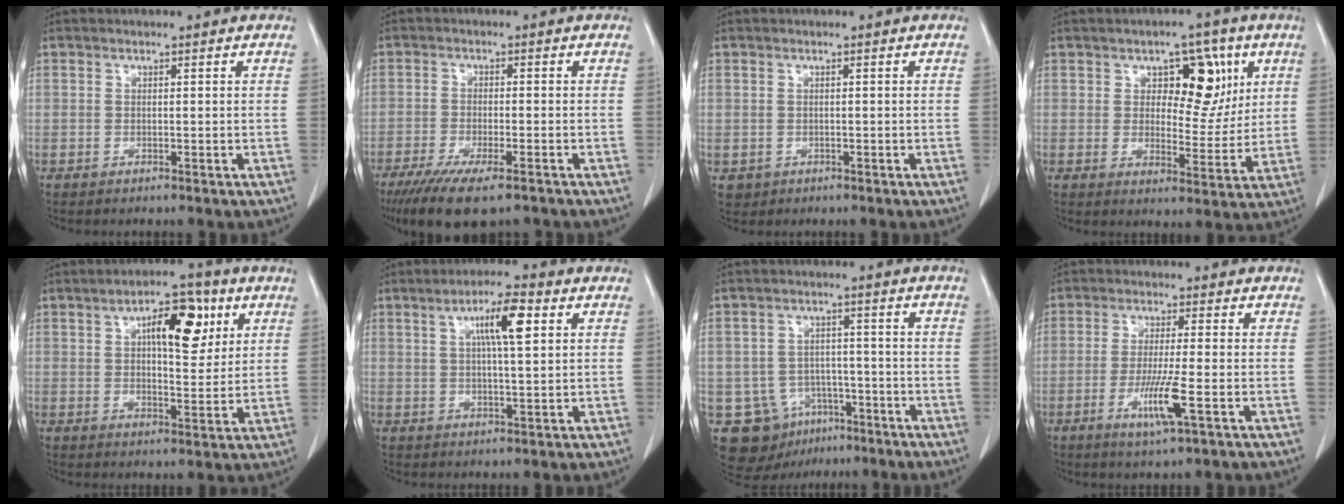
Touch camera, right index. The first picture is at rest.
{"total": 11.2, "force": [-8.3, 2.3, 7.2], "torque": [-0.111, -0.022, -0.129]}
{"total": 1.6, "force": [-0.4, 1.6, 0.1], "torque": [-0.005, 0.005, 0.000]}
{"total": 9.0, "force": [3.5, 5.0, 6.7], "torque": [-0.077, 0.014, 0.052]}
{"total": 9.9, "force": [3.9, 3.8, 8.2], "torque": [-0.125, 0.016, 0.058]}
{"total": 7.4, "force": [2.6, 0.9, 6.9], "torque": [-0.122, 0.009, 0.042]}
{"total": 10.8, "force": [-5.3, 8.9, 3.2], "torque": [-0.059, 0.021, -0.069]}
{"total": 6.7, "force": [-2.4, -0.3, 6.2], "torque": [-0.119, -0.017, -0.045]}